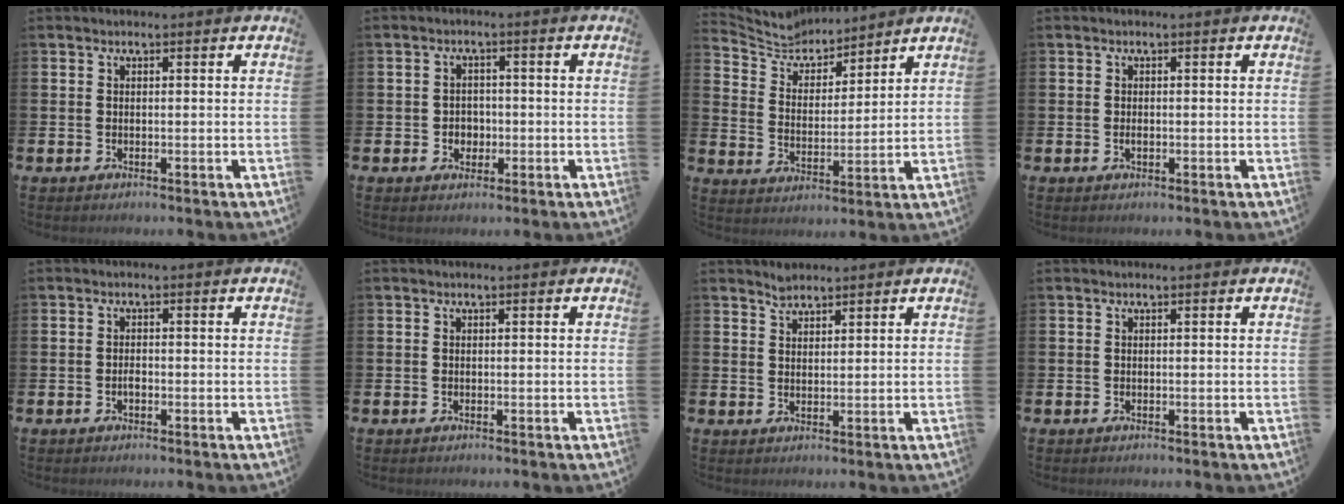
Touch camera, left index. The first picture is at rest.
{"total": 1.8, "force": [-0.5, 1.4, 1.0], "torque": [-0.012, 0.003, -0.015]}
{"total": 6.1, "force": [5.9, 1.3, 0.6], "torque": [-0.051, -0.043, 0.102]}
{"total": 0.6, "force": [-0.1, 0.3, 0.5], "torque": [-0.018, 0.004, -0.001]}
{"total": 1.0, "force": [-0.4, 0.6, 0.7], "torque": [-0.013, 0.000, -0.009]}
{"total": 0.0}
{"total": 2.4, "force": [2.3, 0.8, 0.1], "torque": [0.001, -0.008, 0.042]}
{"total": 0.0}